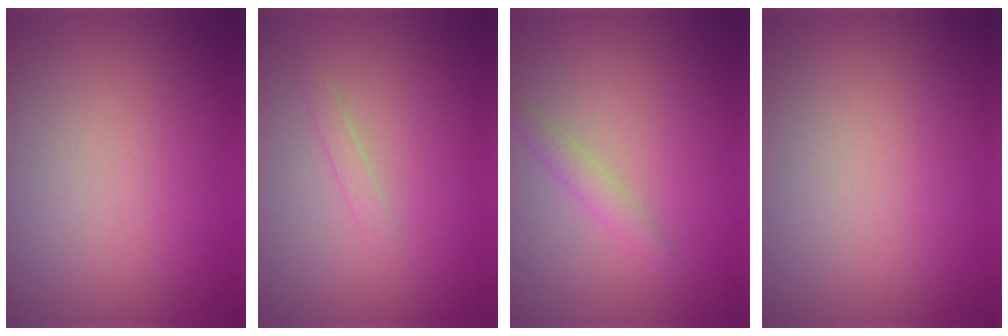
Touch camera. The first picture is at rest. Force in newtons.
{"total": 0.8, "press": 0.8, "slide": 0.1}
{"total": 1.5, "press": 1.5, "slide": 0.1}
{"total": 0.0}